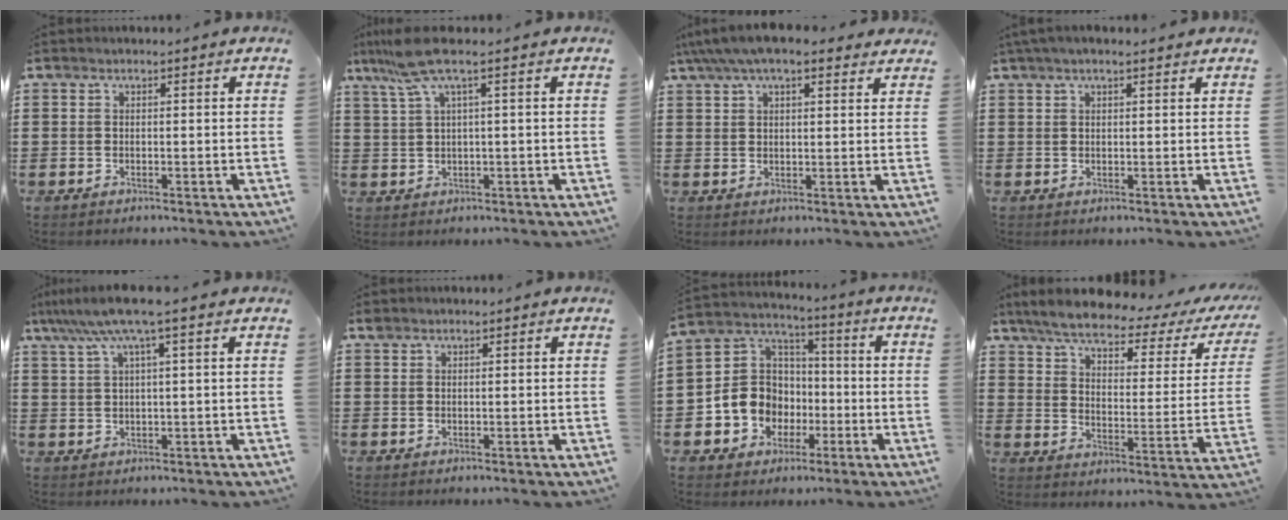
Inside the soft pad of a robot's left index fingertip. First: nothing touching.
{"total": 6.0, "force": [2.3, 0.5, 5.5], "torque": [-0.133, -0.008, 0.035]}
{"total": 6.0, "force": [4.6, 1.8, 3.3], "torque": [-0.077, 0.001, 0.085]}
{"total": 1.9, "force": [1.3, 0.4, 1.3], "torque": [-0.027, 0.004, 0.023]}
{"total": 6.0, "force": [3.0, -0.3, 5.2], "torque": [-0.114, -0.005, 0.048]}
{"total": 0.8, "force": [0.6, 0.5, 0.2], "torque": [-0.007, 0.004, 0.011]}
{"total": 8.8, "force": [-2.2, 8.1, 2.5], "torque": [-0.093, 0.008, -0.040]}
{"total": 5.8, "force": [4.6, 1.1, 3.4], "torque": [-0.089, -0.025, 0.075]}